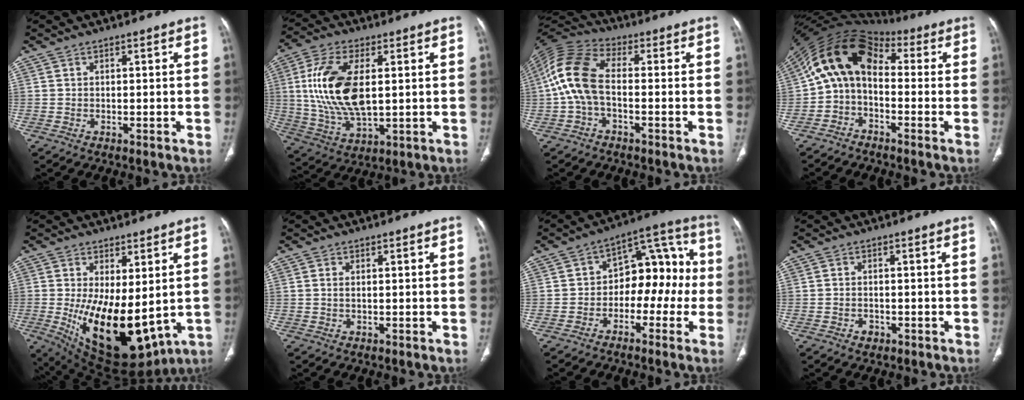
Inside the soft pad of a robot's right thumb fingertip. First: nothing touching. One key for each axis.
{"total": 16.6, "fx": 2.3, "fy": 8.1, "fz": 14.3, "tx": -0.293, "ty": -0.009, "tz": 0.049}
{"total": 11.8, "fx": -1.0, "fy": 6.6, "fz": 9.7, "tx": -0.209, "ty": 0.032, "tz": -0.029}
{"total": 12.1, "fx": 0.0, "fy": 7.9, "fz": 9.1, "tx": -0.155, "ty": 0.057, "tz": -0.018}
{"total": 18.1, "fx": -1.1, "fy": 8.6, "fz": 15.8, "tx": -0.251, "ty": -0.034, "tz": 0.016}
{"total": 0.7, "fx": 0.1, "fy": 0.3, "fz": 0.7, "tx": -0.020, "ty": 0.003, "tz": 0.004}
{"total": 12.6, "fx": -1.9, "fy": 8.2, "fz": 9.4, "tx": -0.080, "ty": 0.056, "tz": -0.041}
{"total": 1.7, "fx": -0.8, "fy": 1.2, "fz": 0.7, "tx": -0.008, "ty": 0.007, "tz": -0.010}